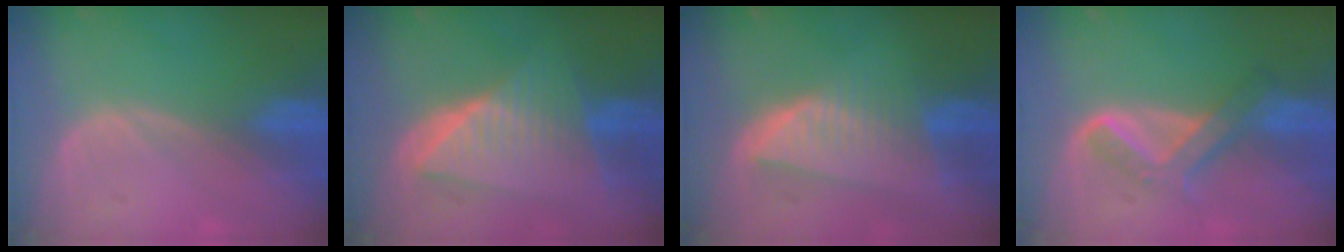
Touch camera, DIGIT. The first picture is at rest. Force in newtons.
{"total": 10.0, "press": 10.0, "slide": 0.7}
{"total": 8.0, "press": 7.2, "slide": 3.5}
{"total": 6.5, "press": 5.5, "slide": 3.3}